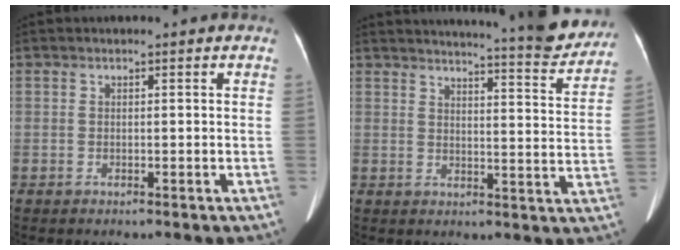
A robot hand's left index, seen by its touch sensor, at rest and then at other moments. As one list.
[{"total": 17.4, "force": [16.2, 1.0, 6.1], "torque": [-0.079, -0.058, 0.184]}]